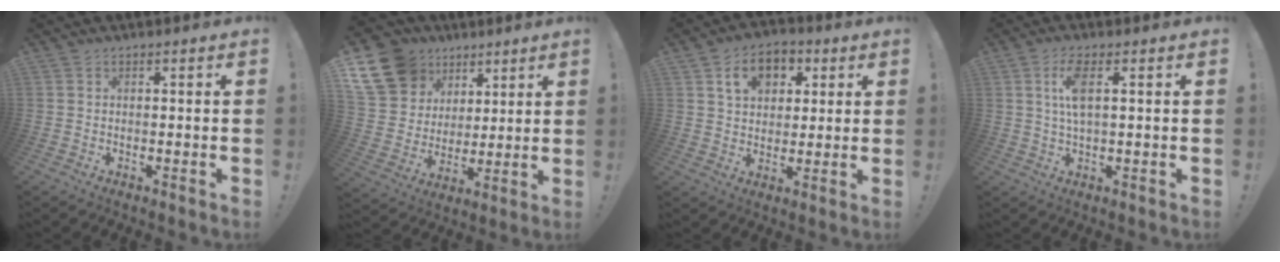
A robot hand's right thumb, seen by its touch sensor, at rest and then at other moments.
{"total": 17.6, "force": [9.0, 13.7, 6.5], "torque": [-0.114, -0.042, 0.194]}
{"total": 10.5, "force": [4.2, 7.8, 5.7], "torque": [-0.087, 0.000, 0.078]}
{"total": 6.7, "force": [1.6, 2.2, 6.2], "torque": [-0.106, -0.002, 0.026]}